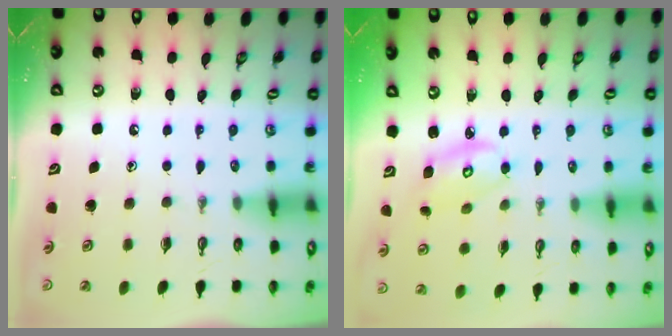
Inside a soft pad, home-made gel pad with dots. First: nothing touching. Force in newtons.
{"total": 6.4, "press": 6.4, "slide": 0.3}